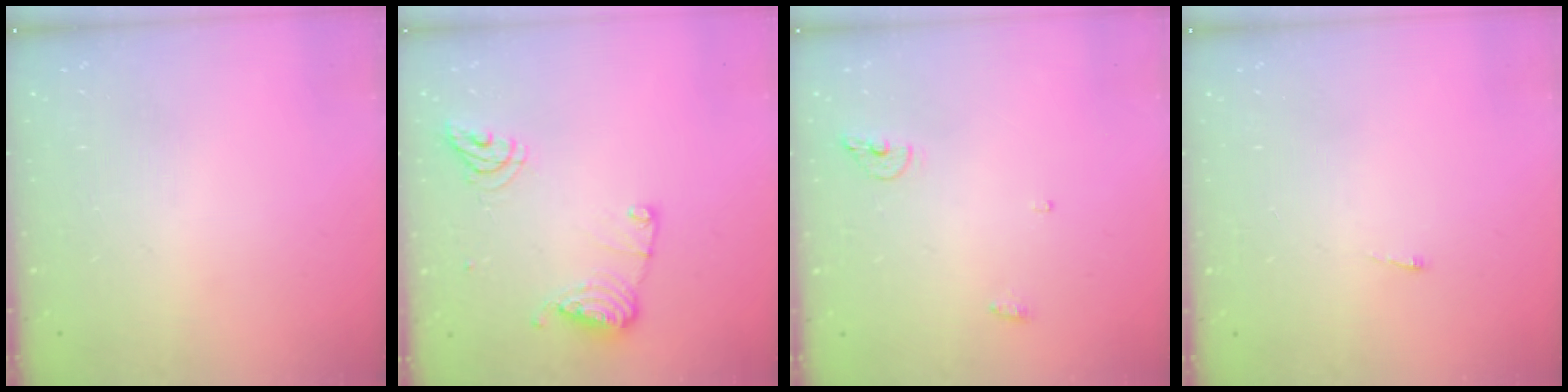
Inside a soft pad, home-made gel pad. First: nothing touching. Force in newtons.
{"total": 11.3, "press": 11.2, "slide": 0.9}
{"total": 5.6, "press": 5.5, "slide": 1.0}
{"total": 2.7, "press": 2.7, "slide": 0.4}